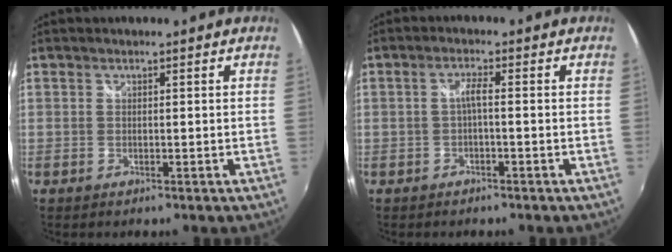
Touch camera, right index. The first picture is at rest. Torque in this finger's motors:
{"motor_torque": [0.46, 0.00, 0.25, 0.05]}